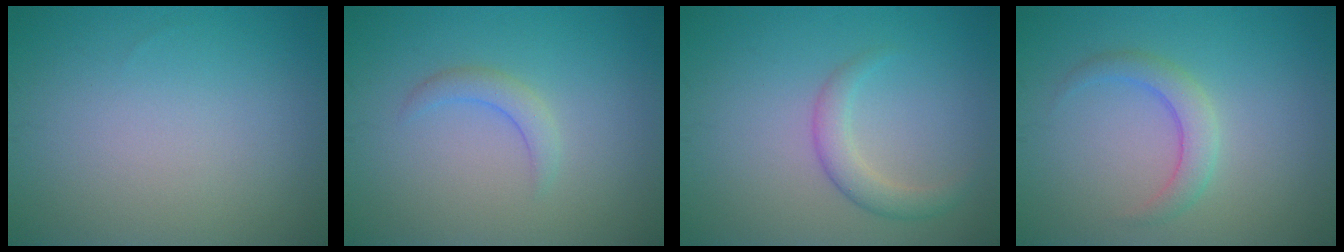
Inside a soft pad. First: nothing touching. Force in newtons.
{"total": 1.7, "press": 1.7, "slide": 0.2}
{"total": 2.3, "press": 2.3, "slide": 0.1}
{"total": 2.4, "press": 2.4, "slide": 0.0}